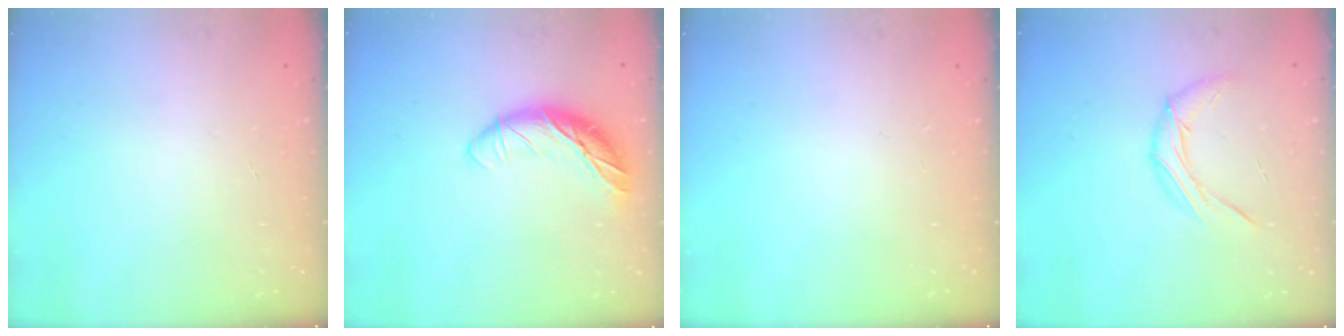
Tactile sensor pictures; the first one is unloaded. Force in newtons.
{"total": 12.1, "press": 12.0, "slide": 0.9}
{"total": 0.0}
{"total": 9.0, "press": 9.0, "slide": 0.7}